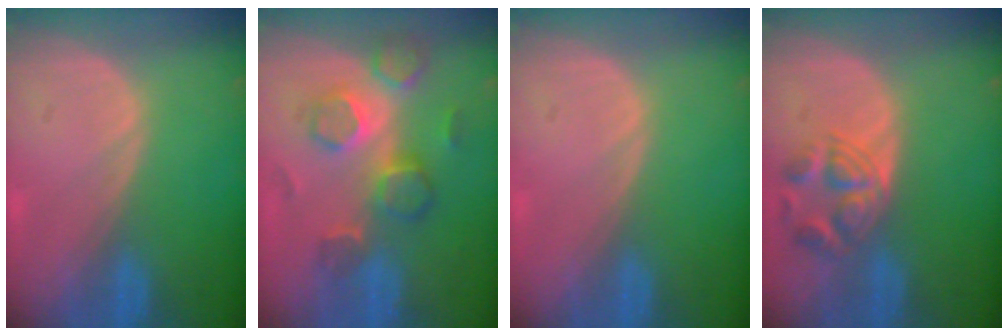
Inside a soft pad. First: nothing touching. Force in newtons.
{"total": 9.1, "press": 7.8, "slide": 4.6}
{"total": 0.0}
{"total": 5.4, "press": 5.3, "slide": 1.0}